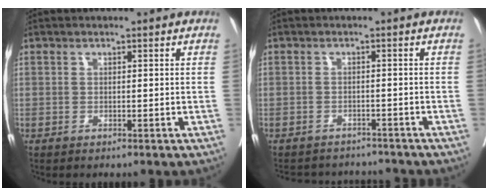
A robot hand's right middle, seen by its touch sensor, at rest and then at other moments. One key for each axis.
{"total": 8.5, "fx": -8.1, "fy": 2.2, "fz": 1.0, "tx": -0.017, "ty": 0.012, "tz": -0.103}